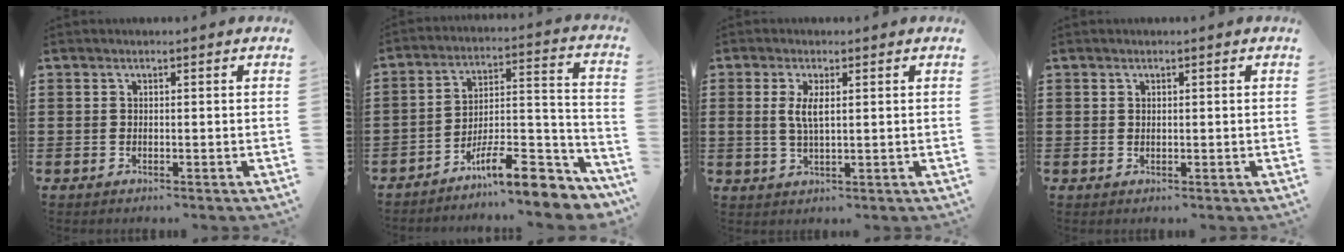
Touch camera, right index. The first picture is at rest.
{"total": 11.0, "force": [-8.4, 2.6, 6.5], "torque": [-0.086, 0.029, -0.154]}
{"total": 3.7, "force": [0.8, 1.1, 3.4], "torque": [-0.069, 0.005, 0.012]}
{"total": 0.5, "force": [0.3, 0.4, 0.3], "torque": [-0.006, 0.001, 0.006]}